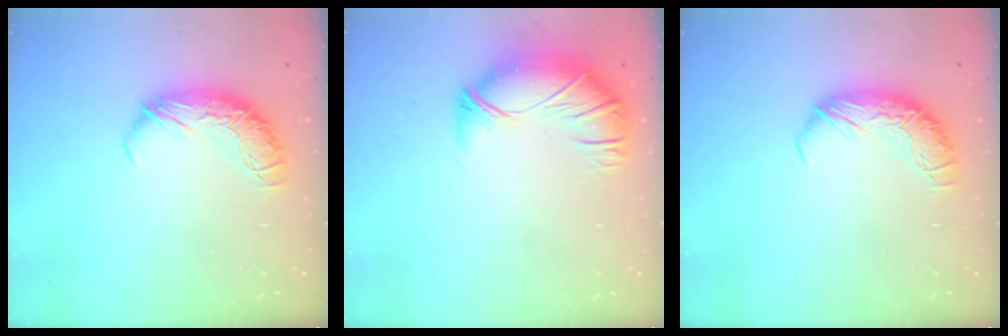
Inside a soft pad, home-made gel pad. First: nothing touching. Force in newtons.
{"total": 2.7, "press": 1.1, "slide": 2.5}
{"total": 0.0}